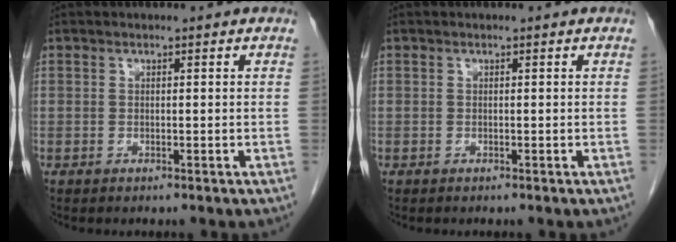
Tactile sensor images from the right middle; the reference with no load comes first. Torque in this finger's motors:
{"motor_torque": [0.10, -0.11, 0.08, 0.01]}